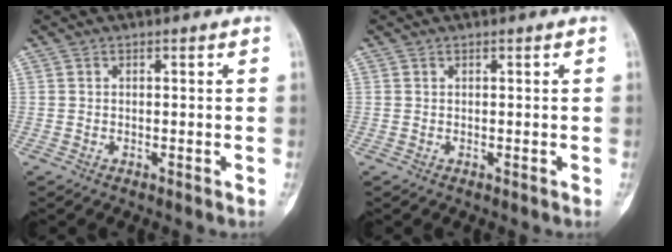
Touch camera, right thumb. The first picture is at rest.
{"total": 0.0}